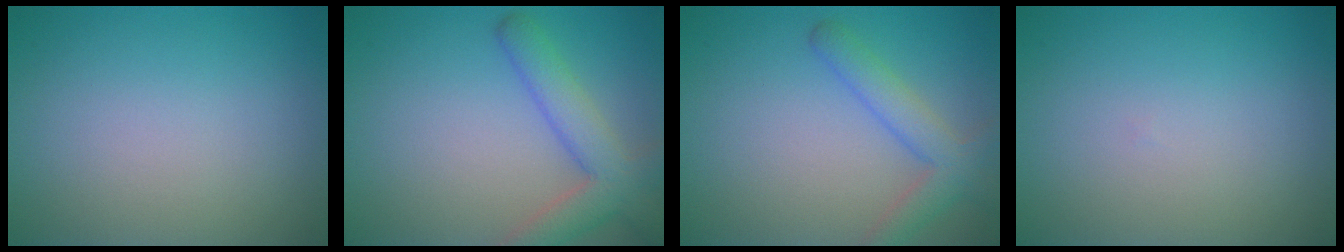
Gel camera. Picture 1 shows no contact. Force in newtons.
{"total": 4.7, "press": 4.7, "slide": 0.3}
{"total": 3.5, "press": 3.5, "slide": 0.3}
{"total": 0.0}